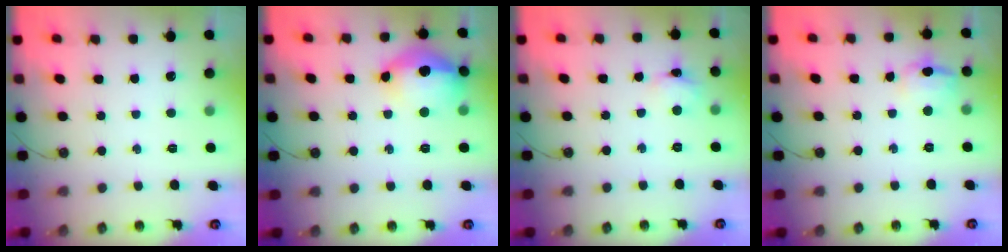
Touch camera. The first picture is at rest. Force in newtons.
{"total": 15.4, "press": 15.3, "slide": 1.9}
{"total": 2.9, "press": 2.9, "slide": 0.2}
{"total": 8.9, "press": 8.8, "slide": 1.2}